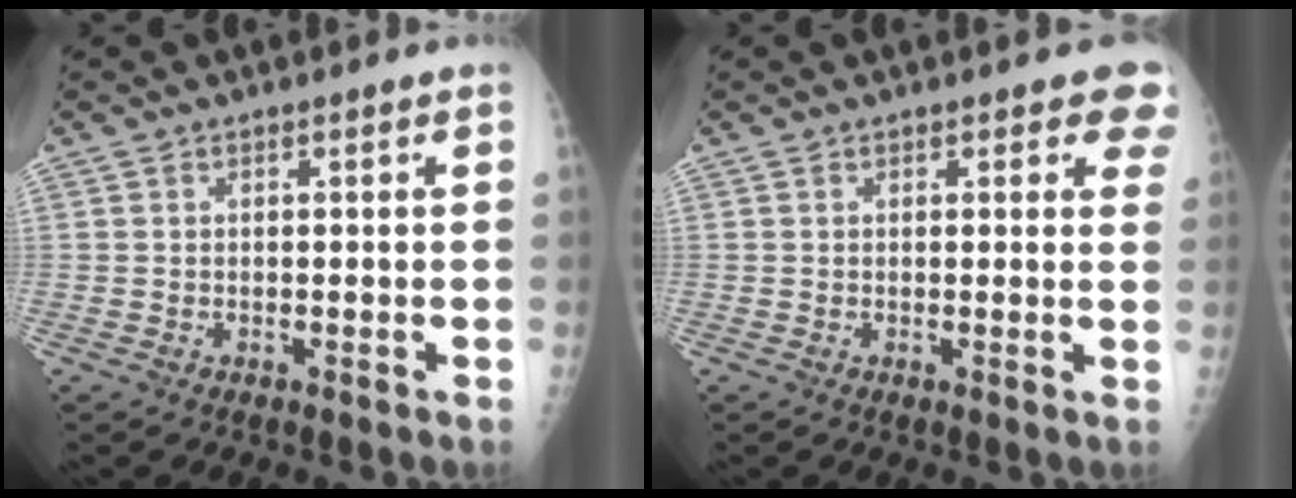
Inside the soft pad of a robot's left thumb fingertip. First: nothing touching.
{"total": 4.0, "force": [2.8, 1.9, 2.2], "torque": [0.013, -0.007, 0.020]}